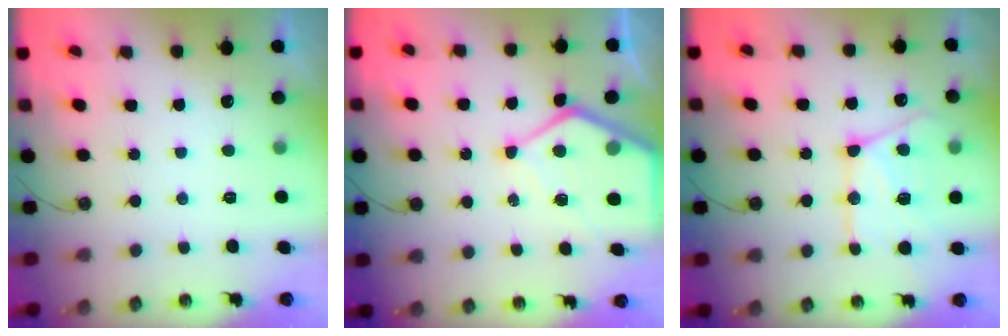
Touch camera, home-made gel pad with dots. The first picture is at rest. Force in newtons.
{"total": 11.0, "press": 11.0, "slide": 0.9}
{"total": 15.4, "press": 15.4, "slide": 1.0}